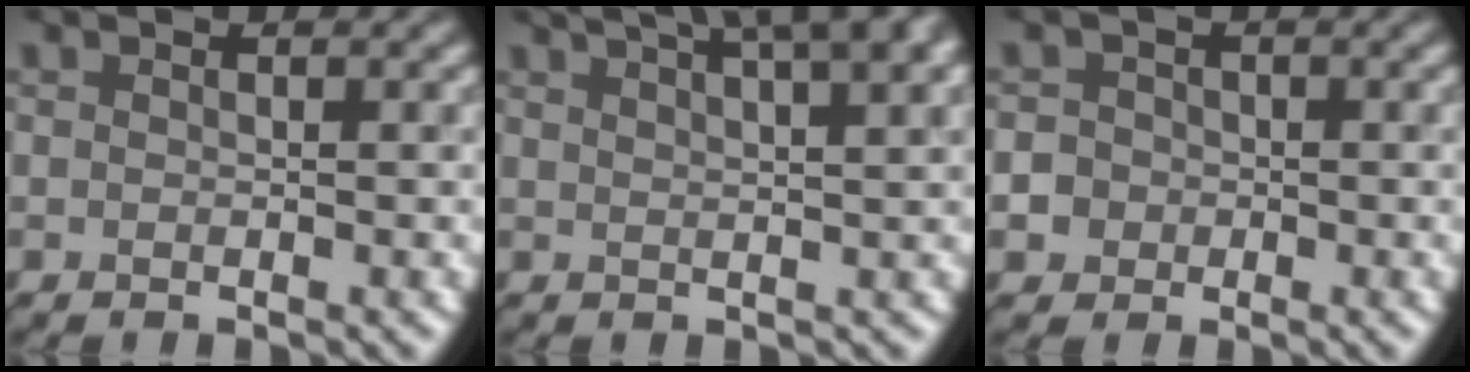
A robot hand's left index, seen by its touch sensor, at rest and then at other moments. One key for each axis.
{"total": 10.2, "fx": 6.4, "fy": 3.7, "fz": 7.0, "tx": -0.059, "ty": 0.059, "tz": 0.061}
{"total": 3.3, "fx": -1.4, "fy": 2.9, "fz": 0.3, "tx": 0.019, "ty": 0.007, "tz": -0.040}